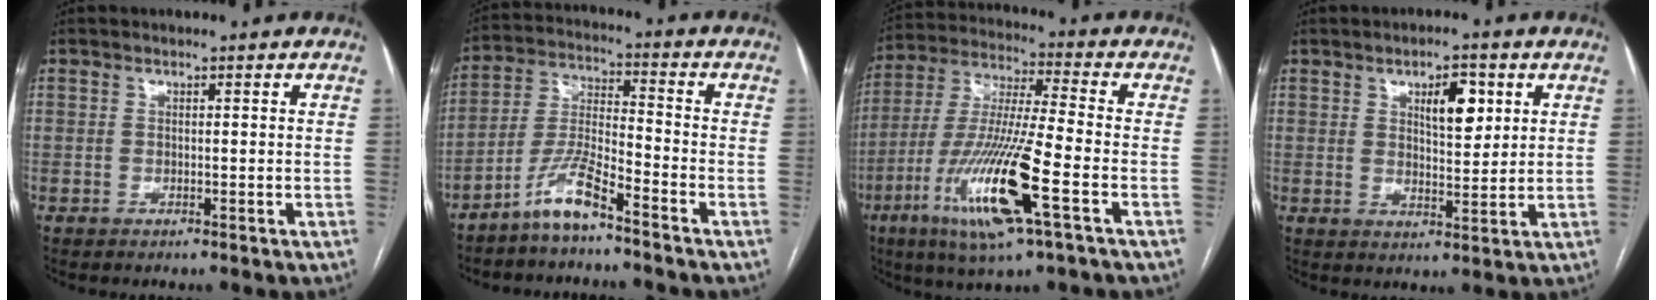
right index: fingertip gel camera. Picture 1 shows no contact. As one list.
[{"total": 7.7, "force": [-5.8, 0.6, 5.1], "torque": [-0.117, -0.011, -0.120]}, {"total": 17.0, "force": [-6.7, 0.8, 15.6], "torque": [-0.320, -0.024, -0.123]}, {"total": 6.2, "force": [2.5, 2.3, 5.2], "torque": [-0.087, 0.003, 0.043]}]